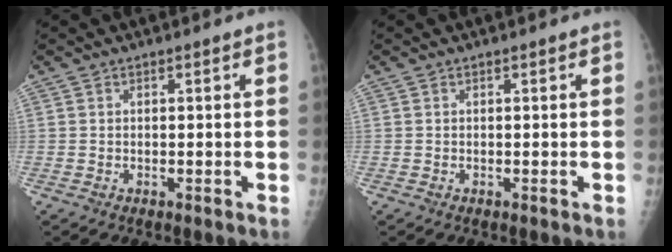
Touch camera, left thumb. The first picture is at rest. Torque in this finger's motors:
{"motor_torque": [0.00, 0.00, 0.00, 0.00, 0.00]}